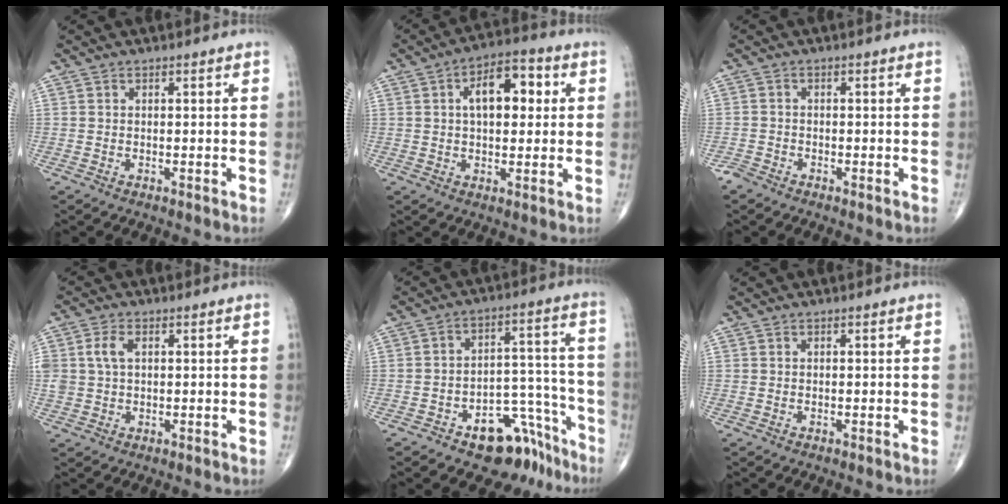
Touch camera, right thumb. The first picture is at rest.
{"total": 10.3, "force": [2.3, 5.5, 8.4], "torque": [-0.103, 0.017, 0.028]}
{"total": 1.5, "force": [-1.3, 0.6, 0.4], "torque": [-0.011, -0.003, -0.031]}
{"total": 4.7, "force": [1.1, 3.1, 3.3], "torque": [-0.076, 0.006, 0.024]}
{"total": 13.1, "force": [-8.8, 7.3, 6.5], "torque": [-0.033, 0.100, -0.125]}
{"total": 0.0}